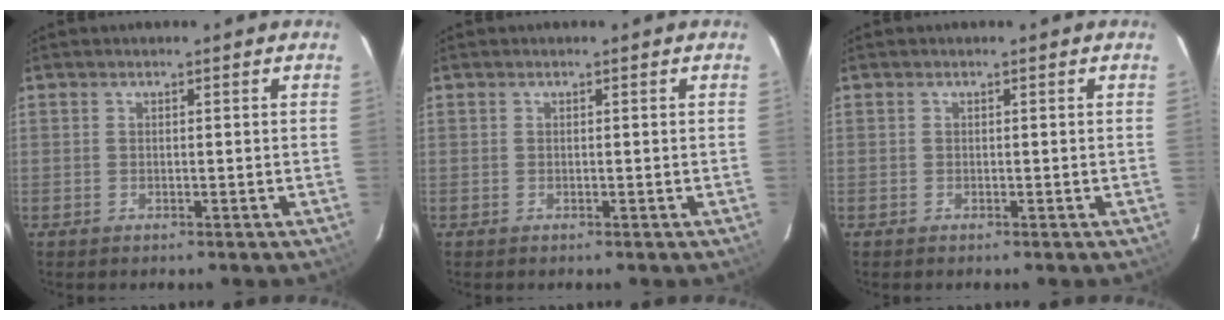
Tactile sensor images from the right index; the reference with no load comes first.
{"total": 0.0}
{"total": 0.0}